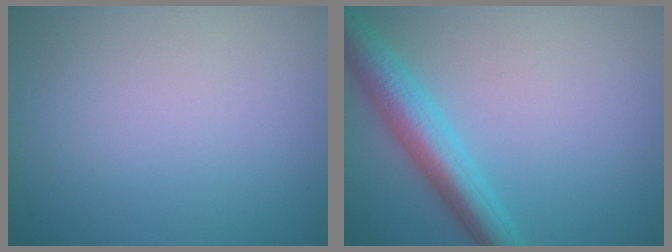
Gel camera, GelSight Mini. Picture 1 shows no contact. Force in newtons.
{"total": 5.3, "press": 5.3, "slide": 0.2}